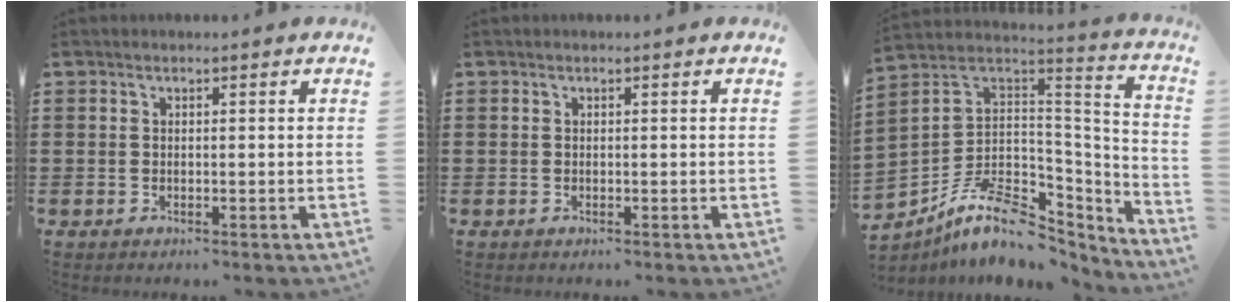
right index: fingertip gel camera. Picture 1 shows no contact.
{"total": 0.0}
{"total": 11.4, "force": [-6.8, 5.9, 6.9], "torque": [-0.147, 0.011, -0.125]}